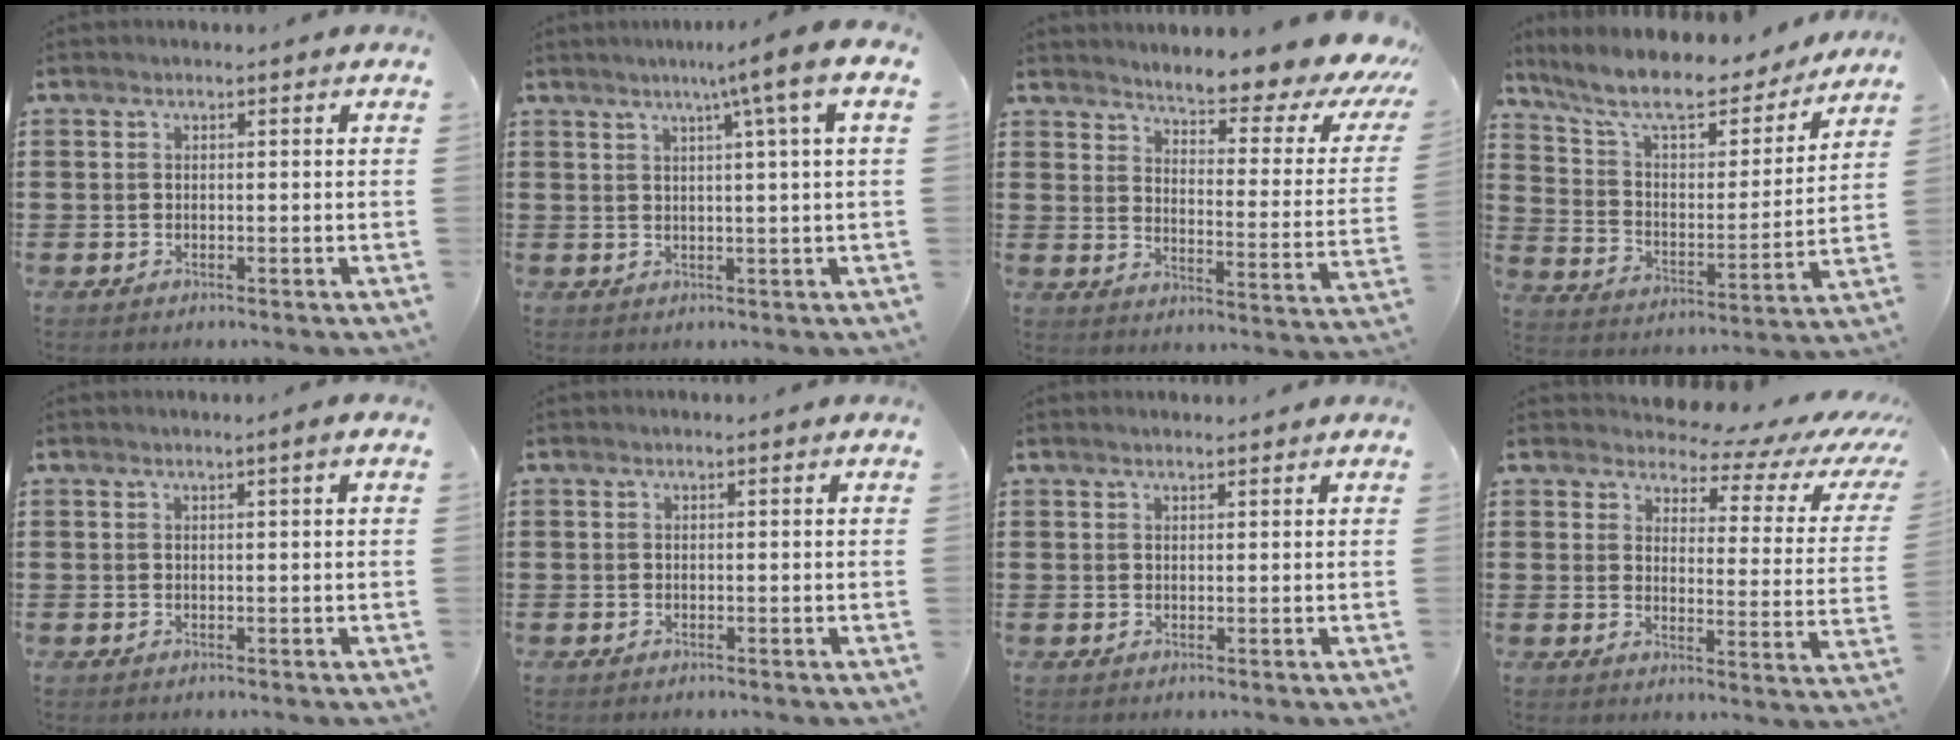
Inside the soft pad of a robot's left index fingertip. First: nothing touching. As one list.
[{"total": 6.0, "force": [2.7, -1.2, 5.2], "torque": [-0.097, -0.007, 0.038]}, {"total": 5.6, "force": [5.0, -0.1, 2.6], "torque": [-0.051, -0.048, 0.074]}, {"total": 10.2, "force": [8.8, 2.0, 4.8], "torque": [-0.130, -0.050, 0.151]}, {"total": 1.1, "force": [0.4, -0.2, 0.9], "torque": [-0.017, -0.002, 0.008]}, {"total": 0.0}, {"total": 1.0, "force": [0.9, 0.1, 0.3], "torque": [-0.007, 0.000, 0.018]}, {"total": 4.2, "force": [3.6, 1.6, 1.4], "torque": [-0.038, -0.031, 0.054]}]